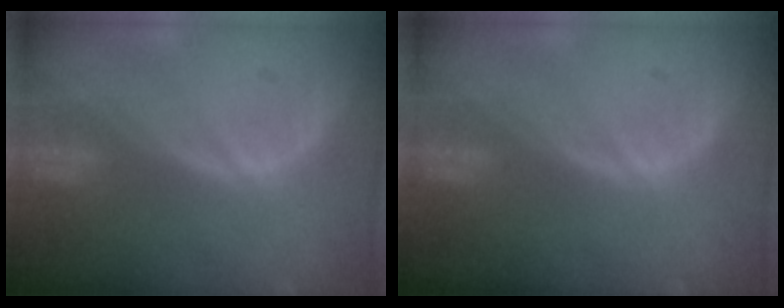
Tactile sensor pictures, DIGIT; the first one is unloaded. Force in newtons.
{"total": 0.0}